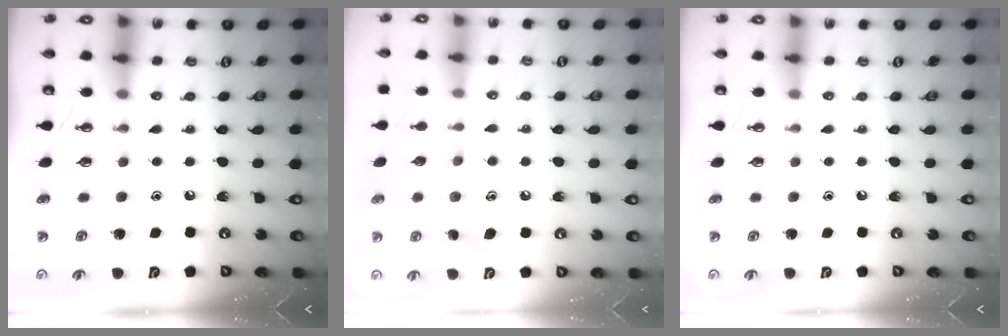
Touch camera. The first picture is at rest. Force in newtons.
{"total": 9.6, "press": 9.6, "slide": 0.5}
{"total": 0.0}